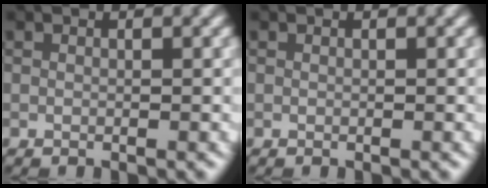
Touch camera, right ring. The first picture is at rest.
{"total": 0.0}